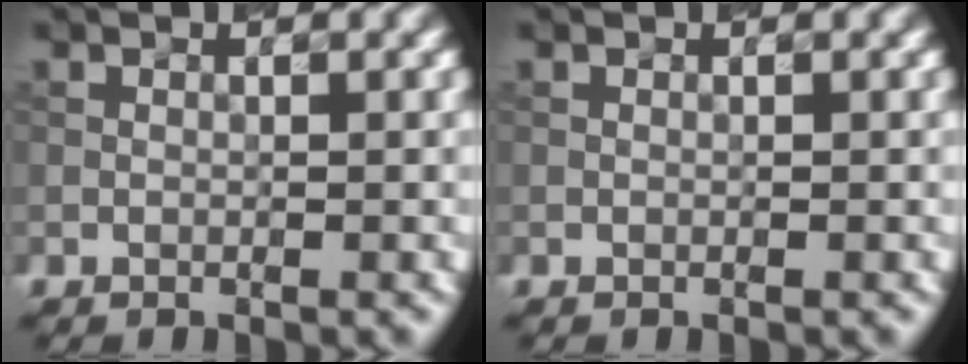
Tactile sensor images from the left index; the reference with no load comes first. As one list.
[{"total": 0.0}]